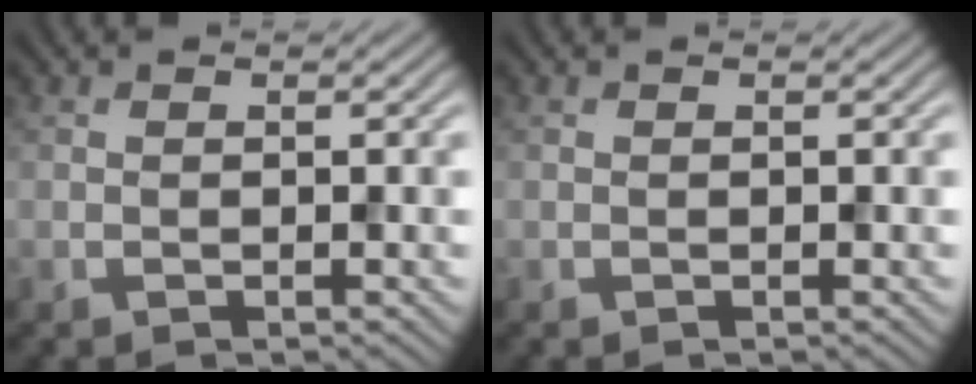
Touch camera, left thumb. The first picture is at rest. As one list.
[{"total": 0.0}]